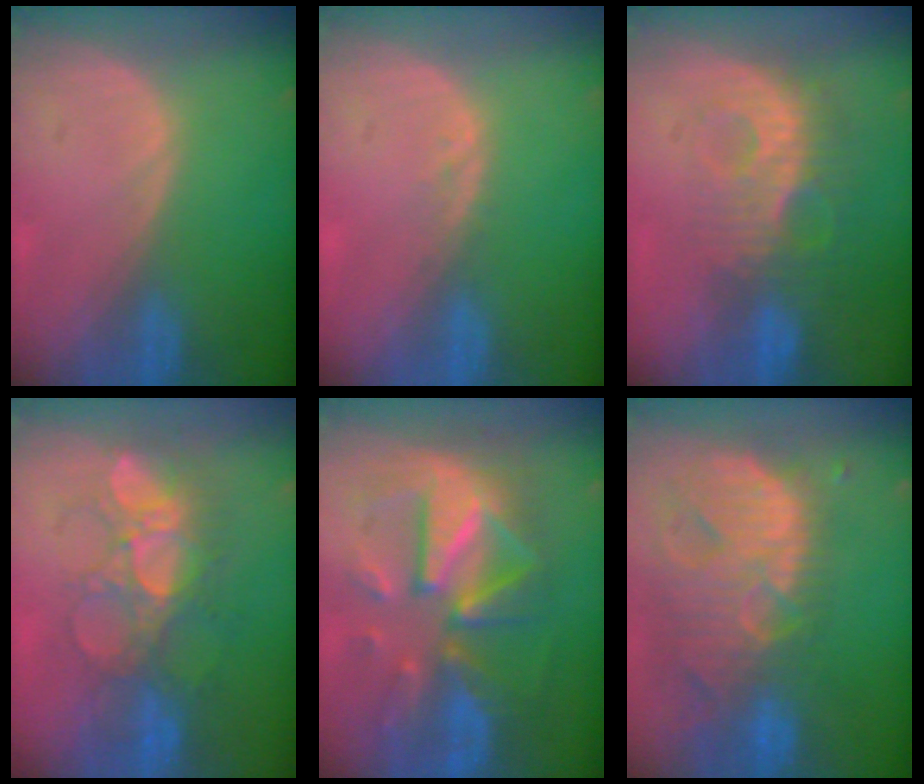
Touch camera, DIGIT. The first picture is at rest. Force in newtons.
{"total": 1.0, "press": 1.0, "slide": 0.2}
{"total": 9.3, "press": 8.3, "slide": 4.2}
{"total": 8.7, "press": 8.3, "slide": 2.4}
{"total": 12.4, "press": 12.3, "slide": 1.2}
{"total": 13.9, "press": 11.8, "slide": 7.4}